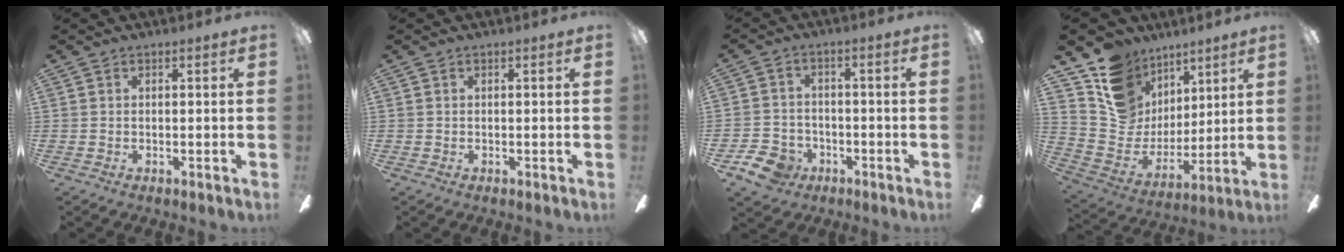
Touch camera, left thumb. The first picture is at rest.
{"total": 0.0}
{"total": 7.3, "force": [-4.2, 5.4, 2.7], "torque": [-0.070, 0.027, -0.079]}
{"total": 14.5, "force": [8.7, 11.1, 3.6], "torque": [-0.078, -0.061, 0.175]}